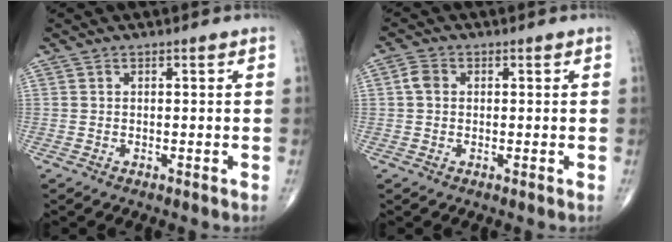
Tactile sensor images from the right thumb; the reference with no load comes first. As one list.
[{"total": 2.6, "force": [0.3, 2.1, 1.6], "torque": [-0.030, 0.007, 0.001]}]